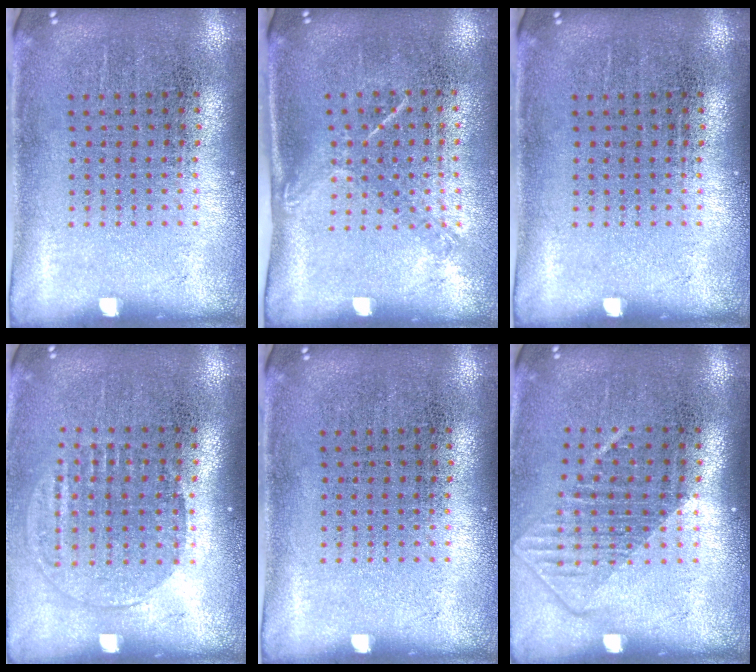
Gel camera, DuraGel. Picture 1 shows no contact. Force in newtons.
{"total": 1.4, "press": 1.0, "slide": 1.0}
{"total": 0.0}
{"total": 1.4, "press": 1.2, "slide": 0.7}
{"total": 0.0}
{"total": 1.3, "press": 1.1, "slide": 0.8}